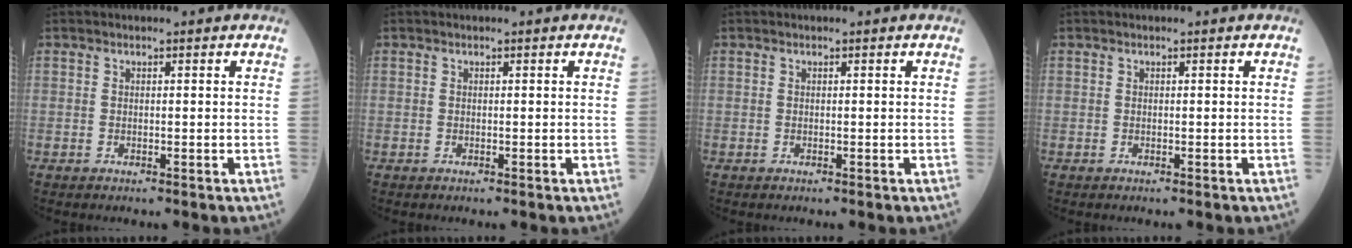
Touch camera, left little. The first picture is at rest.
{"total": 0.0}
{"total": 0.0}
{"total": 0.0}